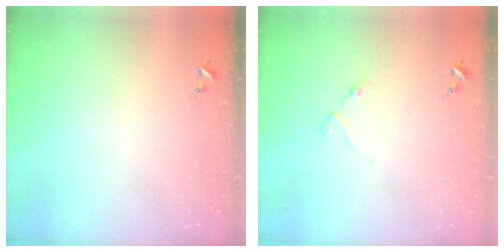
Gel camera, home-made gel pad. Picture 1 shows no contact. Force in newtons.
{"total": 3.5, "press": 3.5, "slide": 0.4}